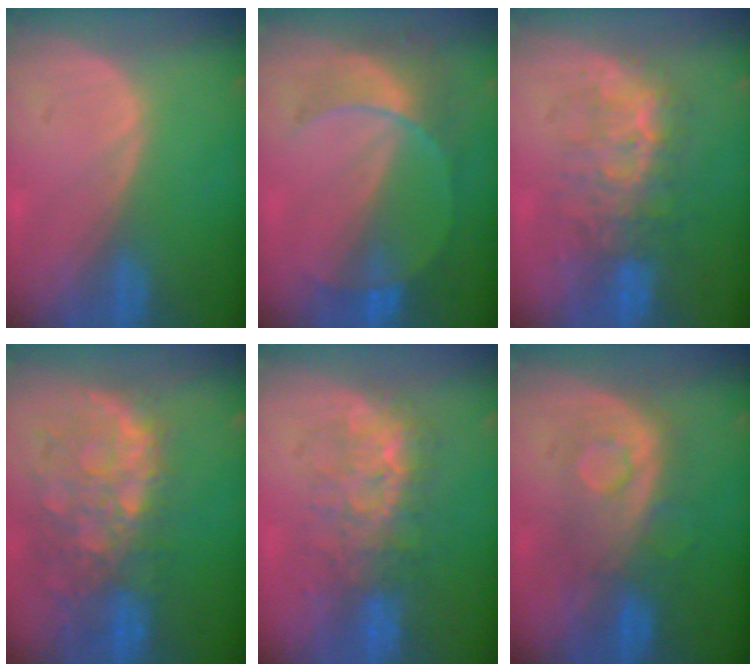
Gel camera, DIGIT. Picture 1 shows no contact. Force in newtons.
{"total": 7.5, "press": 6.6, "slide": 3.6}
{"total": 8.7, "press": 8.1, "slide": 3.1}
{"total": 11.0, "press": 9.5, "slide": 5.6}
{"total": 7.9, "press": 7.7, "slide": 1.9}
{"total": 7.9, "press": 7.9, "slide": 0.1}